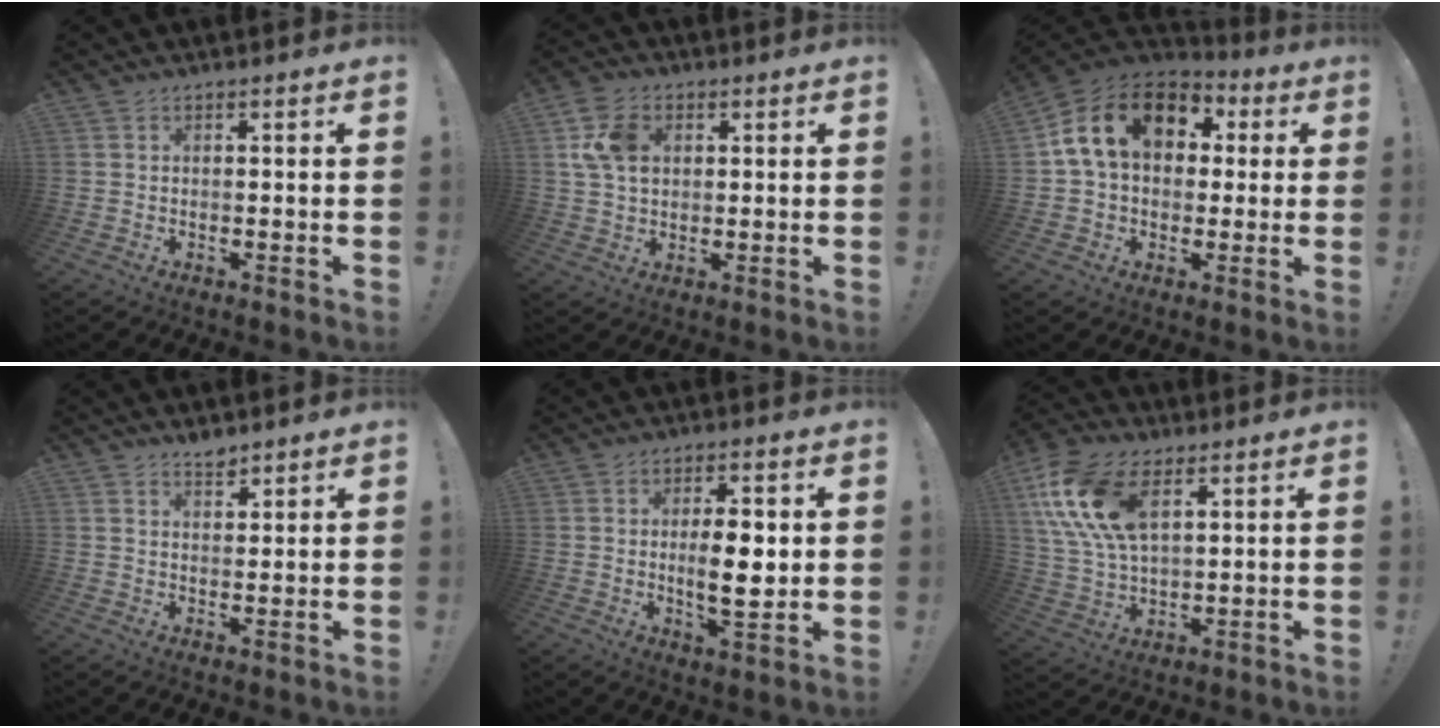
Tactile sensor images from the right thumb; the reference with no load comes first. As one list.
[{"total": 10.0, "force": [2.5, 7.3, 6.4], "torque": [-0.116, 0.008, 0.050]}, {"total": 18.1, "force": [5.3, 12.5, 12.0], "torque": [-0.194, 0.002, 0.095]}, {"total": 3.3, "force": [3.0, 0.9, 0.8], "torque": [0.011, -0.026, 0.050]}, {"total": 9.6, "force": [0.6, 3.2, 9.0], "torque": [-0.140, -0.010, 0.005]}, {"total": 17.7, "force": [7.7, 10.0, 12.4], "torque": [-0.268, -0.020, 0.140]}]